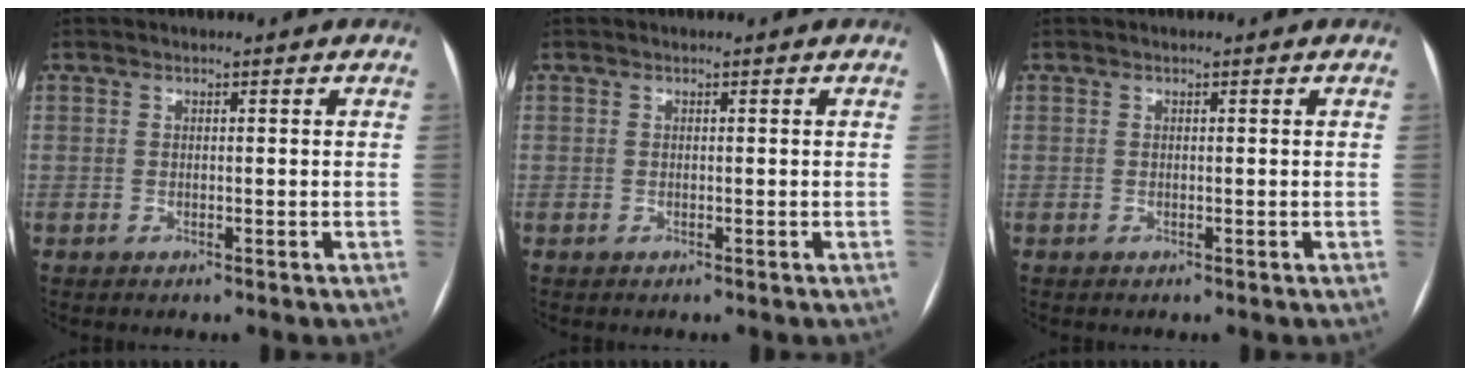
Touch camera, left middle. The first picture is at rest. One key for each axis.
{"total": 0.0}
{"total": 0.0}